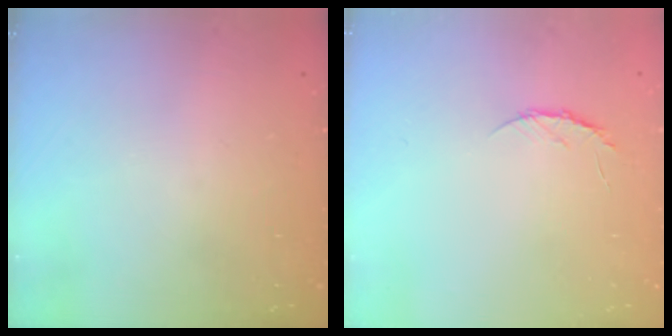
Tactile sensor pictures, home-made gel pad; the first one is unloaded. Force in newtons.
{"total": 4.7, "press": 4.6, "slide": 0.4}